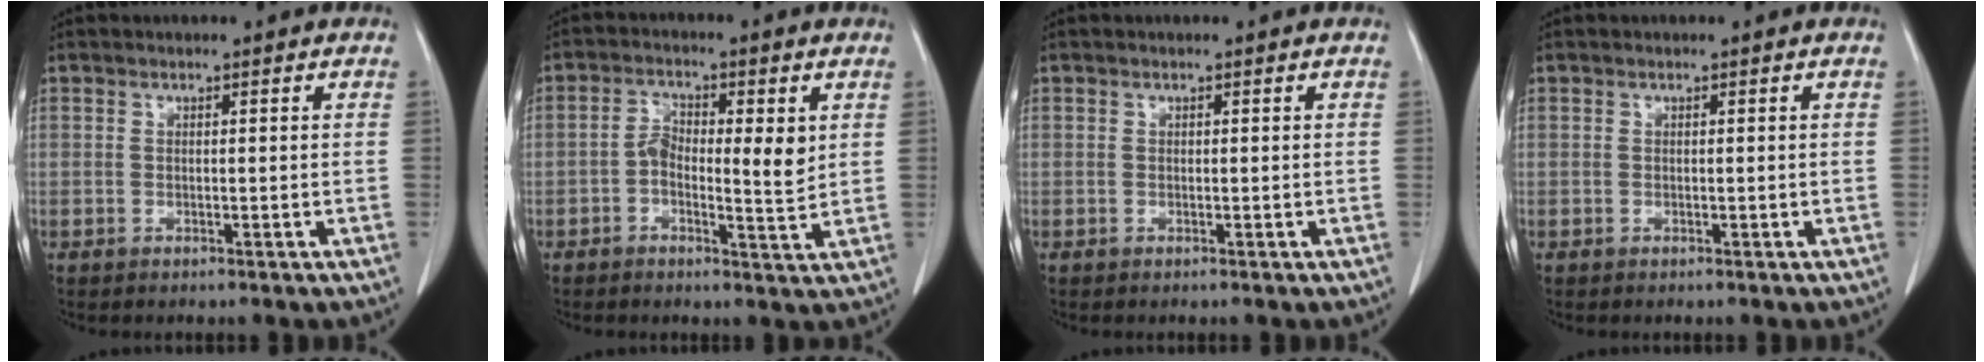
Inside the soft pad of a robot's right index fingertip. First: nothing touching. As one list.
[{"total": 6.5, "force": [0.5, 2.5, 6.0], "torque": [-0.098, 0.011, 0.004]}, {"total": 0.0}, {"total": 0.0}]